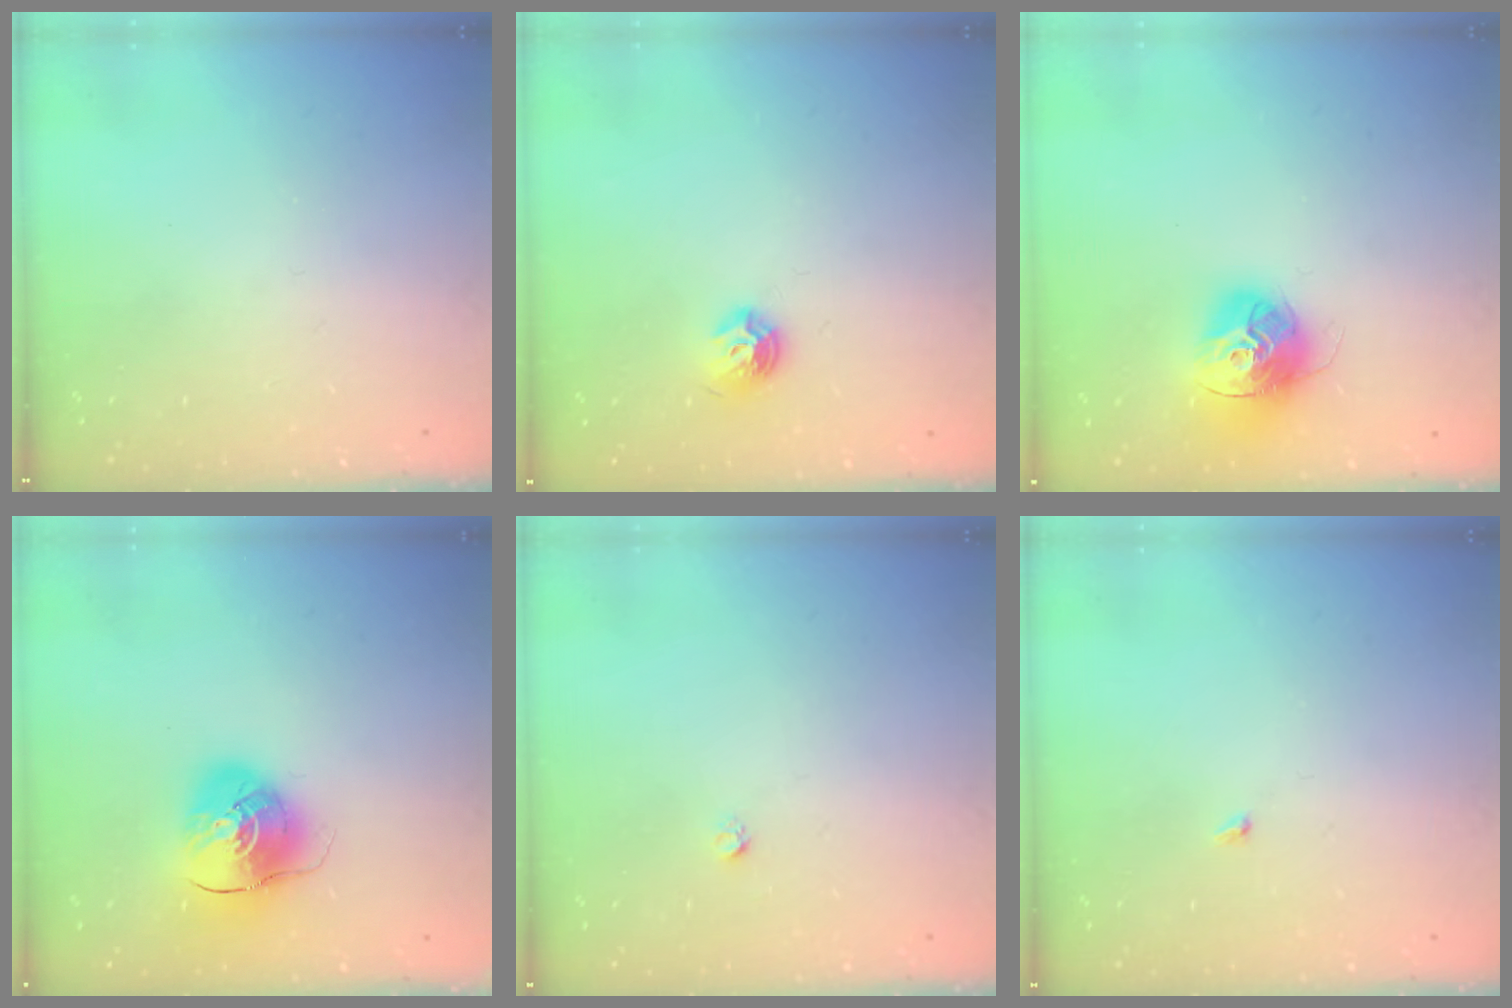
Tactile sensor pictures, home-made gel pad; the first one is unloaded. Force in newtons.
{"total": 7.0, "press": 6.9, "slide": 0.7}
{"total": 14.5, "press": 14.4, "slide": 1.4}
{"total": 10.2, "press": 10.1, "slide": 1.3}
{"total": 1.6, "press": 1.5, "slide": 0.1}
{"total": 1.9, "press": 1.9, "slide": 0.3}